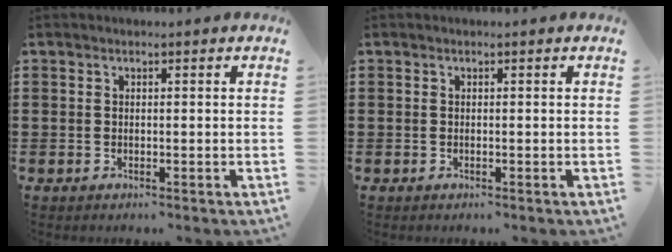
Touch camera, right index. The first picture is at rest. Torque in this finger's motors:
{"motor_torque": [-0.35, 1.77, 0.00, -0.01]}